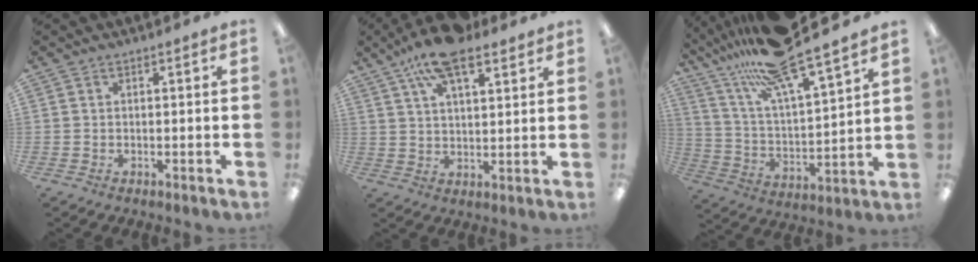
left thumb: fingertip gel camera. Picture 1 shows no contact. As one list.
[{"total": 12.2, "force": [8.3, 4.2, 7.8], "torque": [-0.142, -0.025, 0.149]}, {"total": 18.7, "force": [16.1, 2.1, 9.3], "torque": [-0.173, -0.107, 0.270]}]